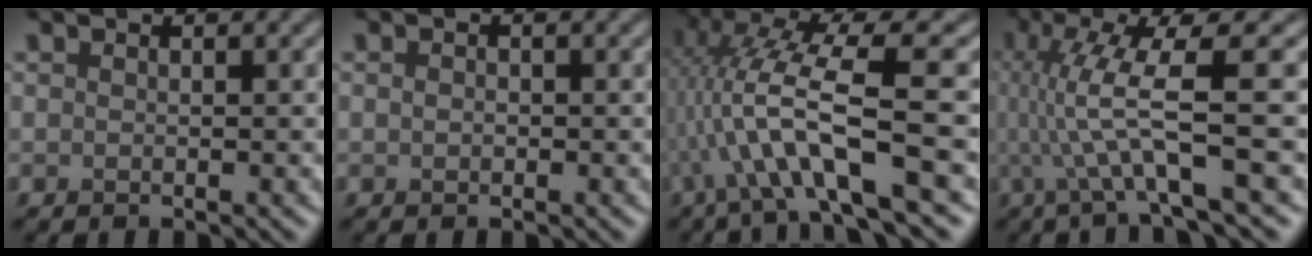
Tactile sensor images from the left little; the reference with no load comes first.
{"total": 0.7, "force": [-0.4, 0.4, 0.3], "torque": [-0.005, 0.000, -0.007]}
{"total": 9.0, "force": [-2.0, 1.6, 8.6], "torque": [-0.155, 0.015, -0.038]}
{"total": 7.8, "force": [-0.2, 1.4, 7.7], "torque": [-0.133, 0.004, -0.004]}